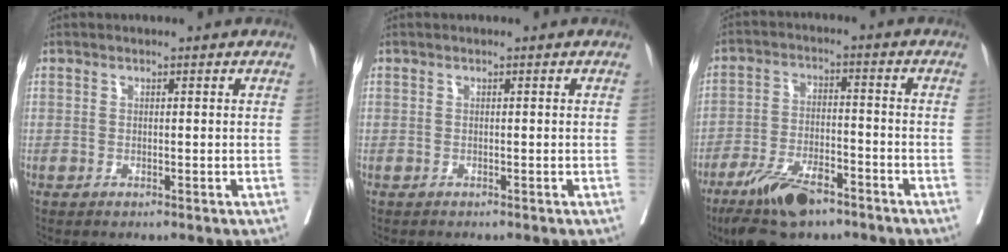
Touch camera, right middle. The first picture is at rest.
{"total": 0.5, "force": [-0.5, 0.1, 0.1], "torque": [-0.007, -0.003, -0.011]}
{"total": 11.0, "force": [-7.7, 3.5, 7.1], "torque": [-0.136, -0.014, -0.138]}